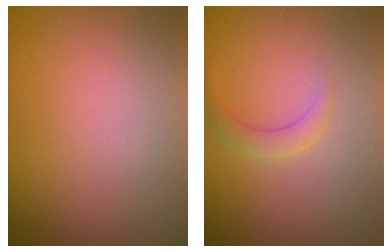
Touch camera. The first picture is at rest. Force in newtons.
{"total": 1.7, "press": 1.7, "slide": 0.1}